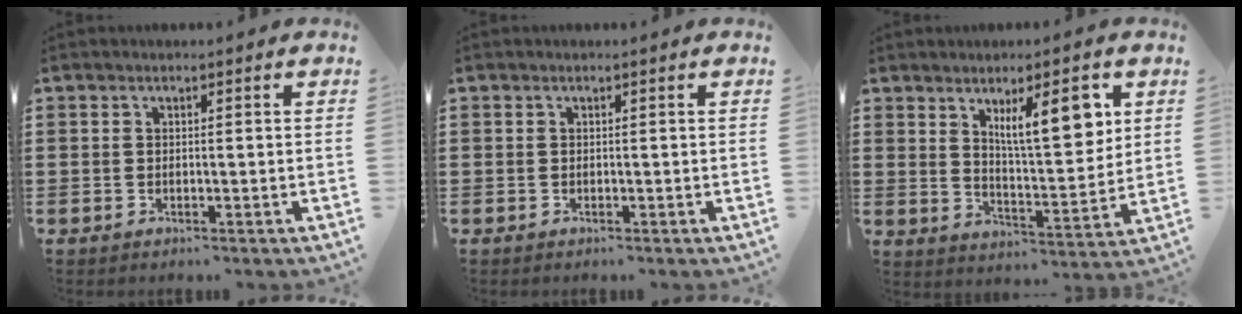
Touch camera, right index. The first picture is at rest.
{"total": 0.0}
{"total": 9.9, "force": [4.4, 3.2, 8.3], "torque": [-0.135, -0.002, 0.069]}